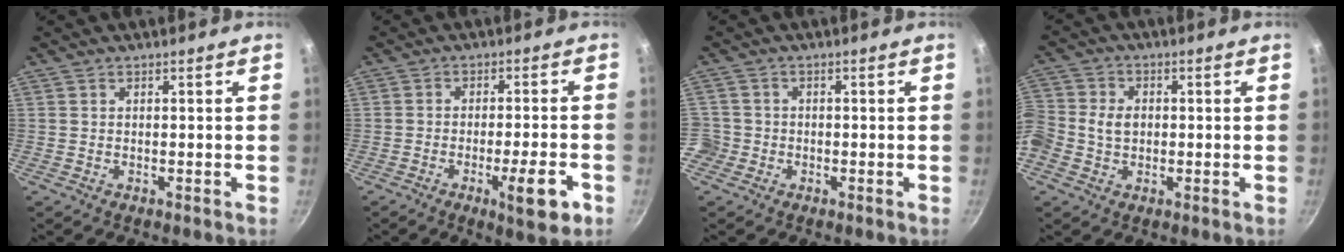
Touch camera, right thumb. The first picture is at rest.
{"total": 7.1, "force": [-2.9, 1.8, 6.2], "torque": [-0.074, 0.013, -0.036]}
{"total": 3.7, "force": [-1.4, 3.4, 0.6], "torque": [-0.002, 0.020, -0.026]}
{"total": 11.4, "force": [-1.0, 9.7, 6.0], "torque": [-0.142, 0.040, -0.031]}